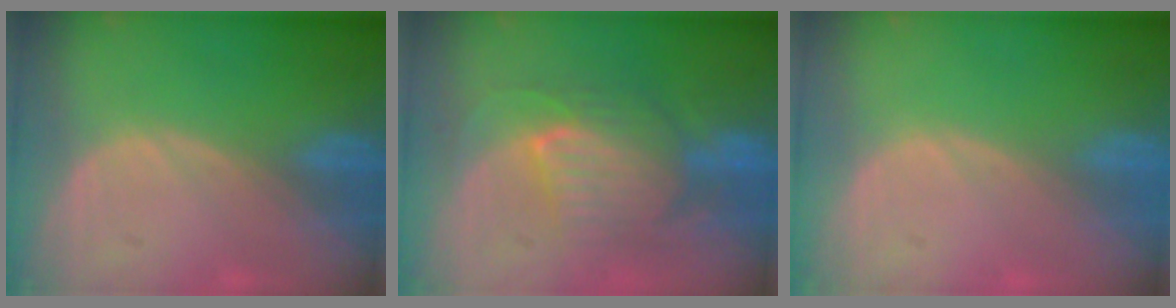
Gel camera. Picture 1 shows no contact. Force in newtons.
{"total": 8.4, "press": 8.3, "slide": 1.6}
{"total": 0.0}